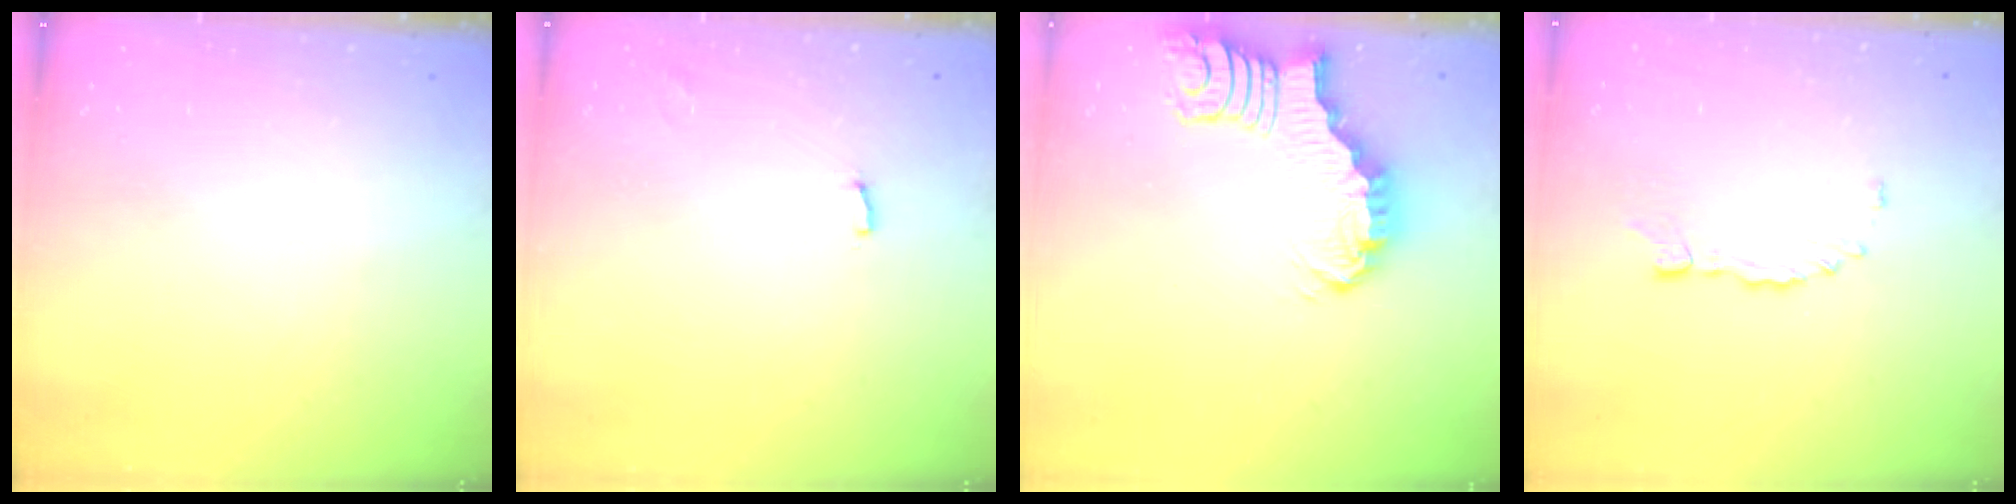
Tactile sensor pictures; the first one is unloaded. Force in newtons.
{"total": 4.5, "press": 4.5, "slide": 0.2}
{"total": 2.8, "press": 2.7, "slide": 0.4}
{"total": 2.2, "press": 2.2, "slide": 0.3}